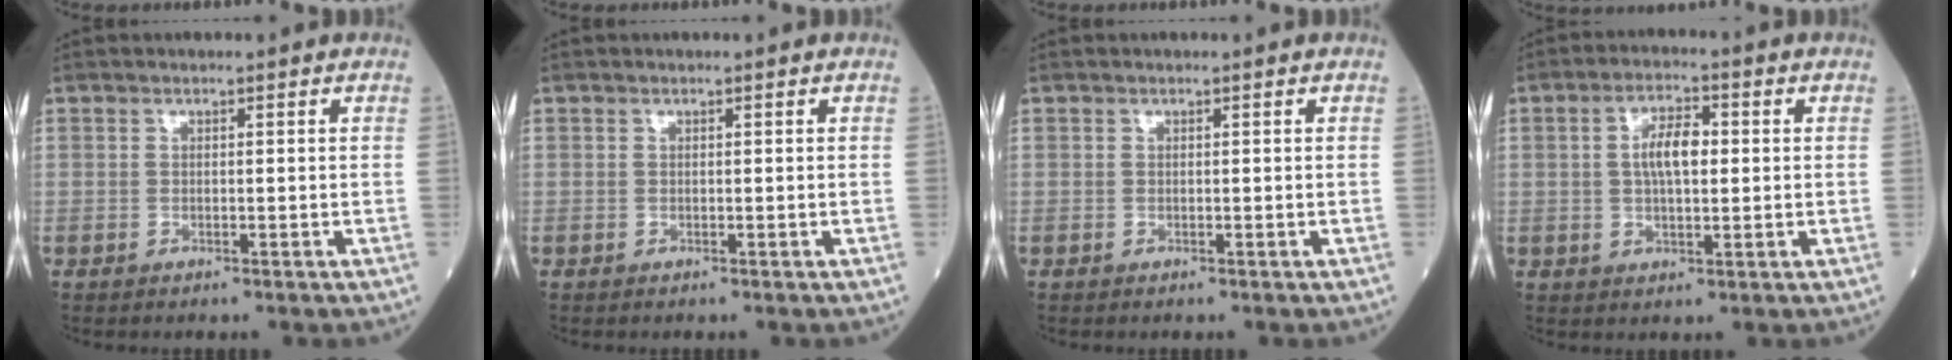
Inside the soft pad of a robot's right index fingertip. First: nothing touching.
{"total": 0.0}
{"total": 0.0}
{"total": 5.8, "force": [0.7, 2.2, 5.3], "torque": [-0.103, 0.011, 0.010]}